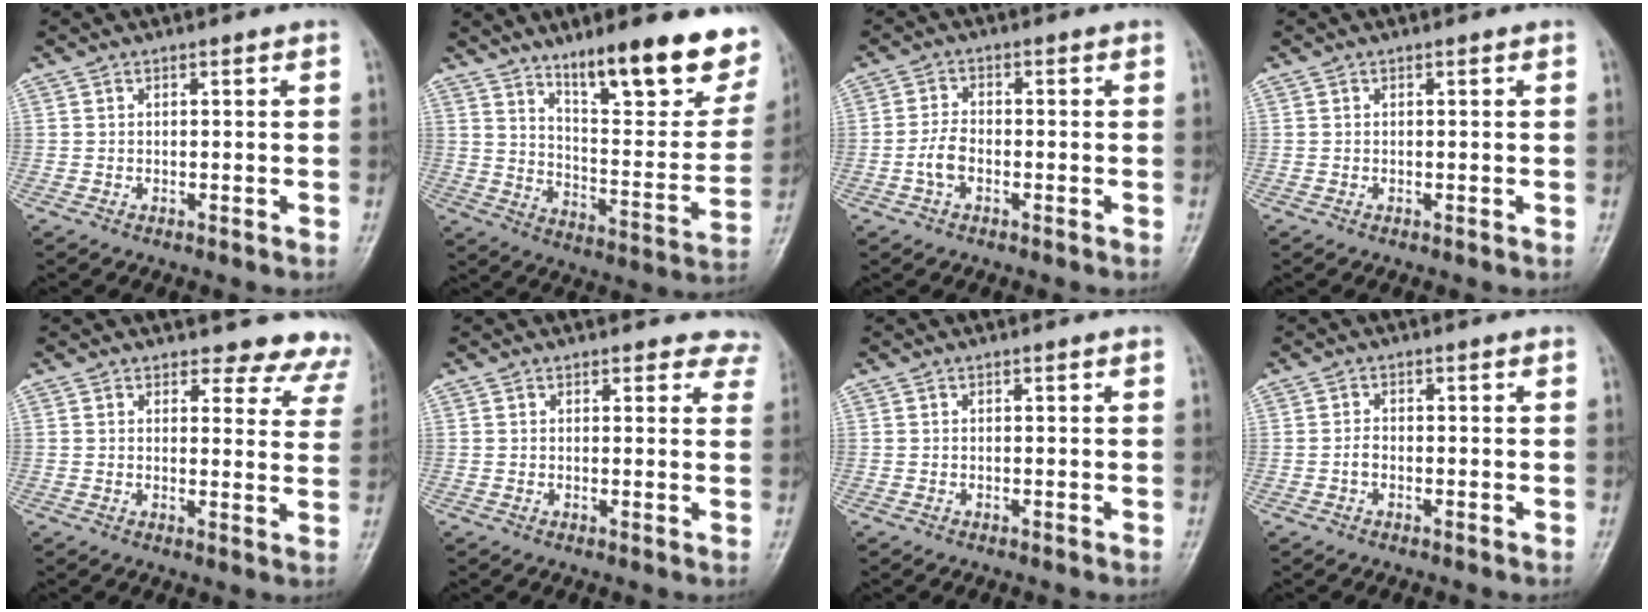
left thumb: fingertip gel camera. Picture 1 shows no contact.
{"total": 22.3, "force": [14.4, 6.0, 15.9], "torque": [-0.180, -0.077, 0.221]}
{"total": 3.6, "force": [-1.4, 2.1, 2.6], "torque": [-0.051, 0.012, -0.032]}
{"total": 0.0}
{"total": 9.8, "force": [9.0, 3.8, 0.6], "torque": [0.047, -0.058, 0.068]}
{"total": 5.4, "force": [4.8, 2.4, 0.3], "torque": [0.047, -0.018, 0.026]}
{"total": 0.0}
{"total": 1.3, "force": [-0.6, 0.8, 0.8], "torque": [-0.011, 0.005, -0.014]}